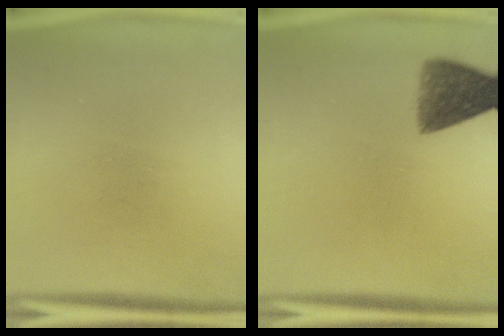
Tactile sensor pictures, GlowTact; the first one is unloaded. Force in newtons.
{"total": 6.7}